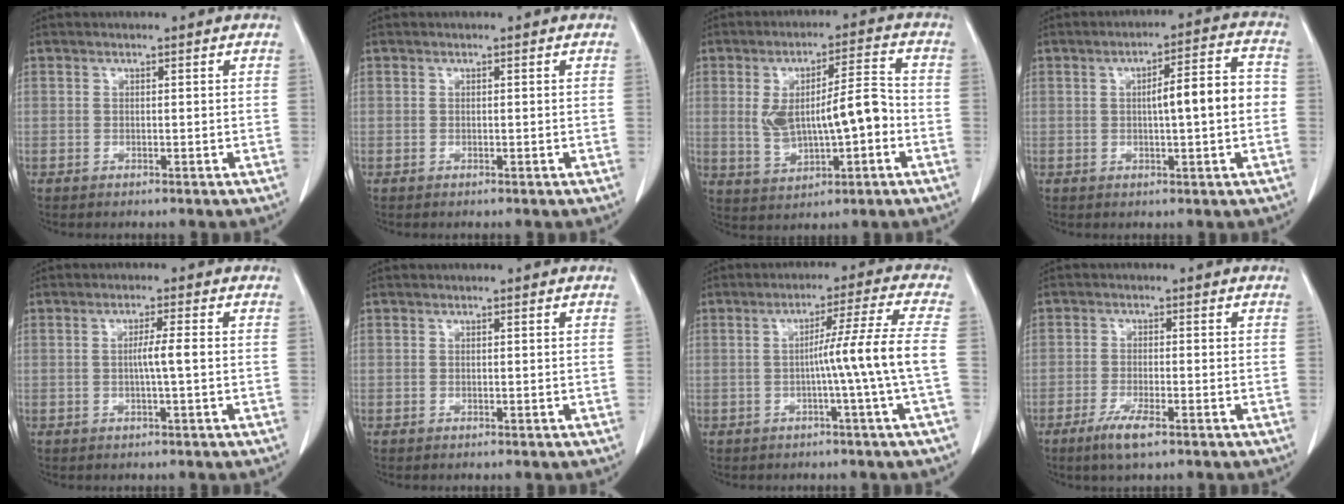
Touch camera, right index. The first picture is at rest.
{"total": 0.0}
{"total": 10.7, "force": [-0.8, 3.2, 10.2], "torque": [-0.183, 0.019, -0.001]}
{"total": 8.3, "force": [-0.1, 1.1, 8.2], "torque": [-0.118, 0.023, -0.002]}
{"total": 2.9, "force": [-0.2, -0.4, 2.9], "torque": [-0.050, 0.000, -0.003]}
{"total": 0.0}
{"total": 8.4, "force": [-1.4, -2.6, 7.9], "torque": [-0.117, 0.009, -0.017]}
{"total": 4.3, "force": [-2.6, 0.5, 3.4], "torque": [-0.071, -0.008, -0.048]}